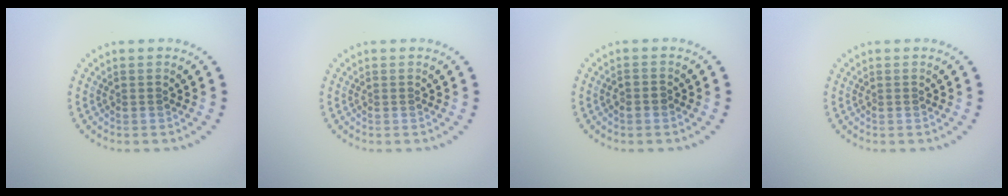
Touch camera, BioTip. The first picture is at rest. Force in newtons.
{"total": 0.0}
{"total": 1.1, "press": 1.0, "slide": 0.5}
{"total": 0.0}